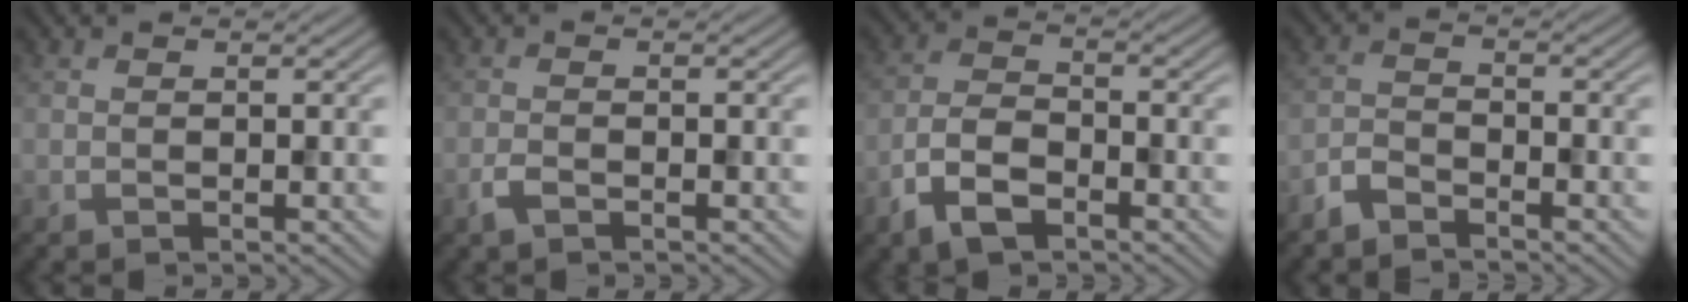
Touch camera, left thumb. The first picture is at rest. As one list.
[{"total": 1.6, "force": [-1.1, 0.6, 1.0], "torque": [-0.025, -0.002, -0.025]}, {"total": 6.0, "force": [-3.6, 2.8, 3.8], "torque": [-0.080, 0.000, -0.083]}, {"total": 2.9, "force": [-2.6, 0.9, 1.0], "torque": [-0.021, -0.001, -0.064]}]